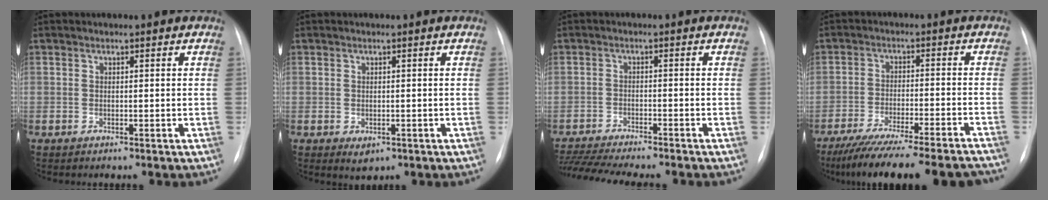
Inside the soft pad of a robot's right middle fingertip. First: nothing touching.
{"total": 1.9, "force": [-0.7, 1.2, 1.2], "torque": [-0.014, -0.002, 0.001]}
{"total": 13.8, "force": [-12.2, 1.2, 6.2], "torque": [-0.102, -0.007, -0.183]}
{"total": 20.5, "force": [-18.2, 1.4, 9.3], "torque": [-0.112, -0.031, -0.259]}